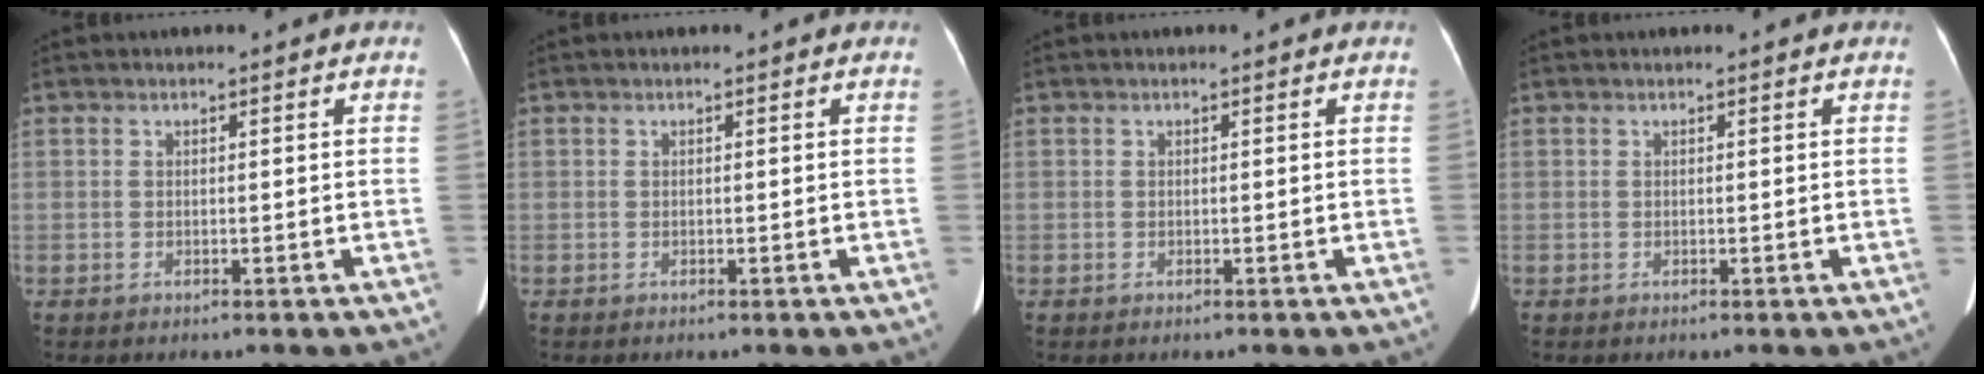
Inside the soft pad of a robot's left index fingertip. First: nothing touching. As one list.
[{"total": 0.0}, {"total": 0.0}, {"total": 0.0}]